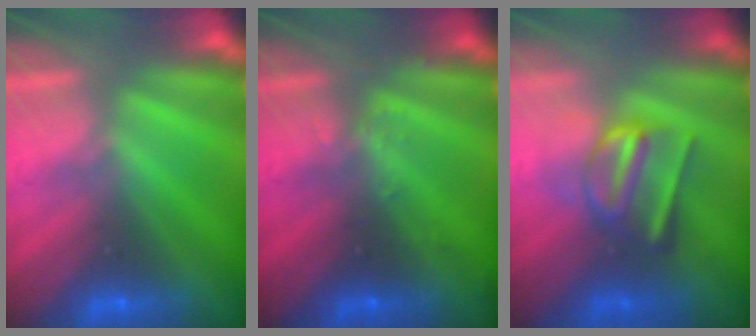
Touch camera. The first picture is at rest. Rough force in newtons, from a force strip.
{"total": 2.4}
{"total": 3.1}